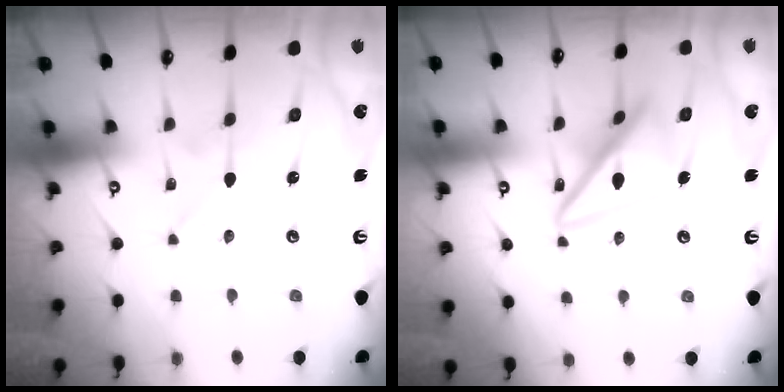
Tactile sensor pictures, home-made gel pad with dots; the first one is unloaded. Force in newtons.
{"total": 16.7, "press": 16.6, "slide": 1.6}